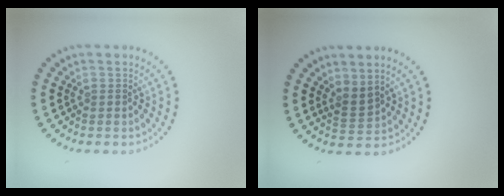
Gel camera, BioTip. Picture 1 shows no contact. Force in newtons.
{"total": 1.8, "press": 1.4, "slide": 1.2}